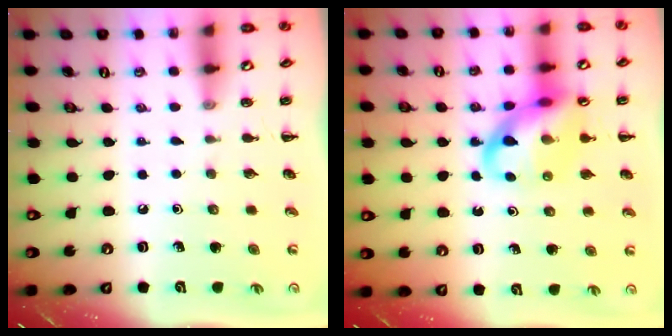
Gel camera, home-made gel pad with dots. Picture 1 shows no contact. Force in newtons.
{"total": 14.5, "press": 14.4, "slide": 2.3}